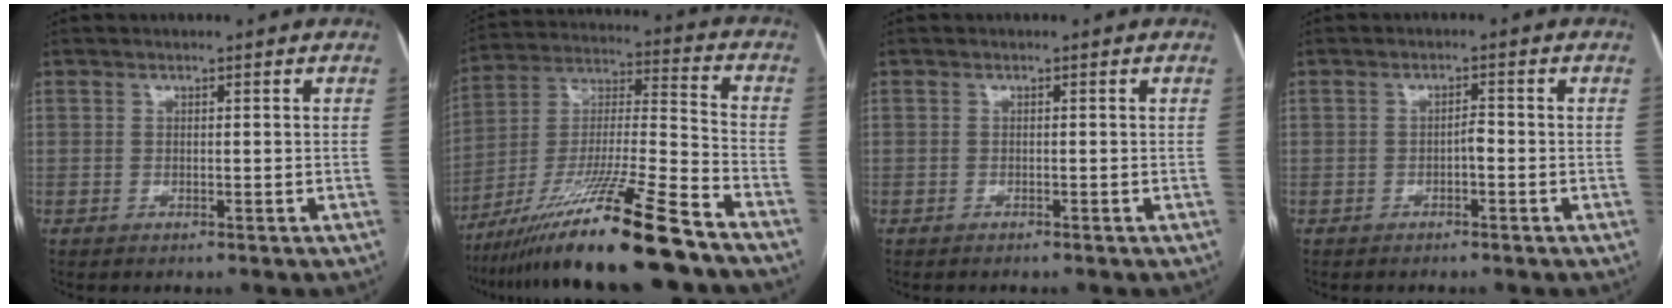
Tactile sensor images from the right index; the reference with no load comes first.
{"total": 20.6, "force": [-15.2, -0.2, 13.9], "torque": [-0.262, -0.026, -0.275]}
{"total": 0.0}
{"total": 1.5, "force": [-0.6, 0.5, 1.3], "torque": [-0.019, 0.005, -0.013]}